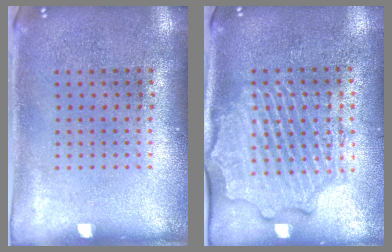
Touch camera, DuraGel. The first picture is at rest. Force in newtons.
{"total": 2.5, "press": 2.3, "slide": 0.8}